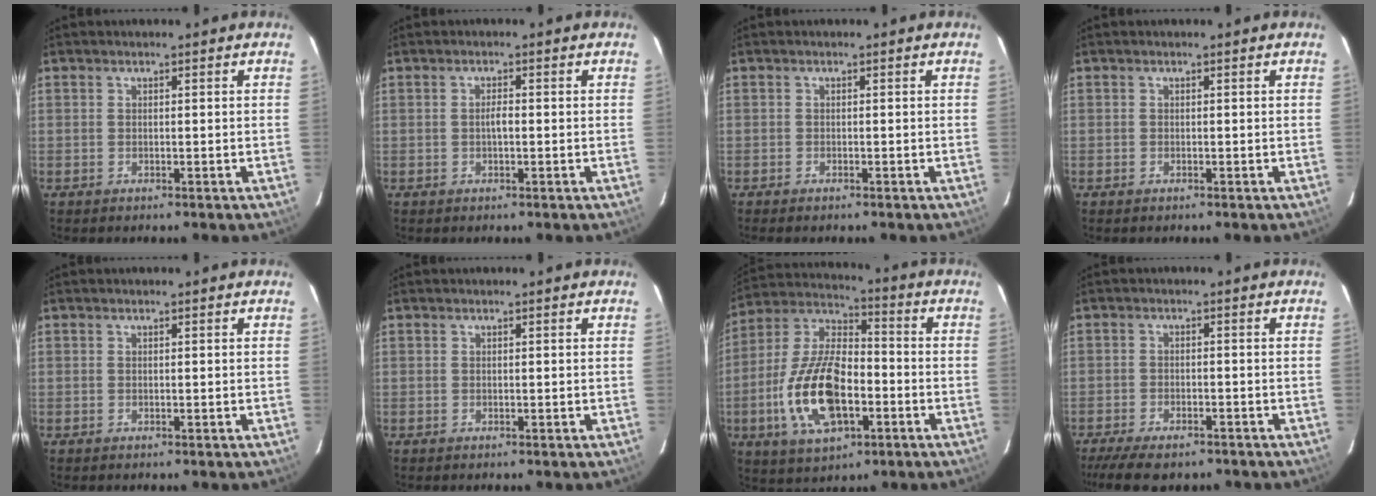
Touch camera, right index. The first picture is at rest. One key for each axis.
{"total": 0.7, "fx": 0.0, "fy": -0.2, "fz": 0.7, "tx": -0.013, "ty": 0.000, "tz": 0.000}
{"total": 0.8, "fx": -0.5, "fy": -0.5, "fz": -0.3, "tx": 0.003, "ty": -0.006, "tz": -0.008}
{"total": 0.8, "fx": 0.0, "fy": -0.4, "fz": -0.6, "tx": 0.012, "ty": -0.005, "tz": -0.001}
{"total": 0.0}
{"total": 0.0}
{"total": 18.3, "fx": -5.4, "fy": 8.8, "fz": 15.1, "tx": -0.317, "ty": 0.000, "tz": -0.095}
{"total": 9.3, "fx": -7.8, "fy": 2.6, "fz": 4.3, "tx": -0.105, "ty": -0.028, "tz": -0.124}